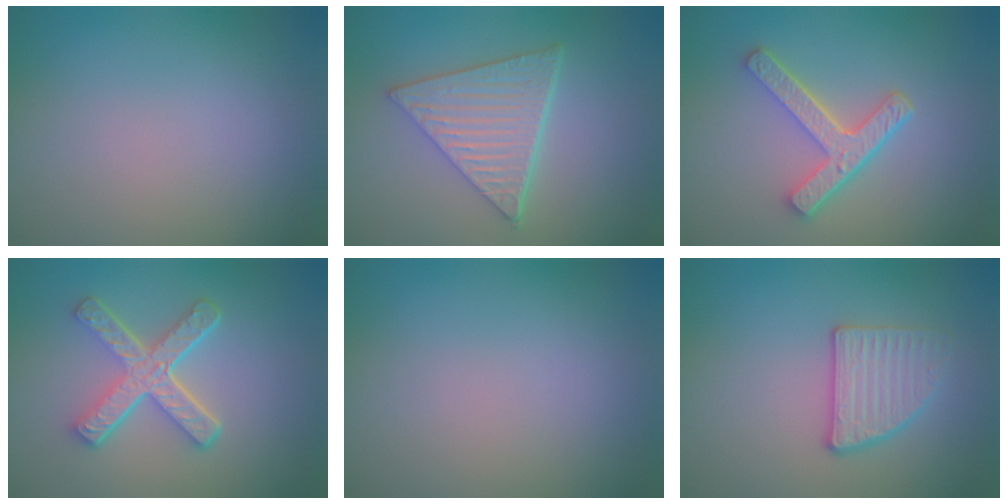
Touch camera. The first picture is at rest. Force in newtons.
{"total": 6.1, "press": 4.5, "slide": 4.1}
{"total": 4.8, "press": 3.7, "slide": 3.2}
{"total": 5.4, "press": 3.8, "slide": 3.8}
{"total": 0.0}
{"total": 2.8, "press": 2.7, "slide": 0.6}